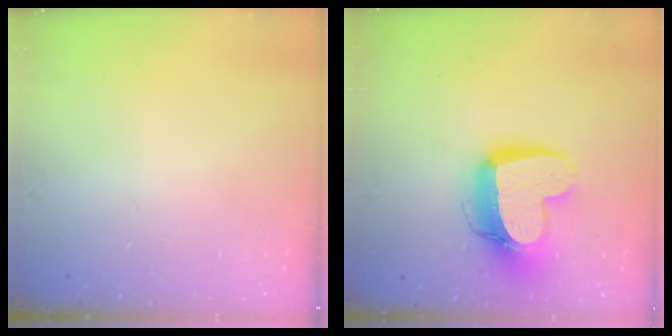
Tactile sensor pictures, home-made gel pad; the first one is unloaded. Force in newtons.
{"total": 15.2, "press": 15.2, "slide": 1.4}